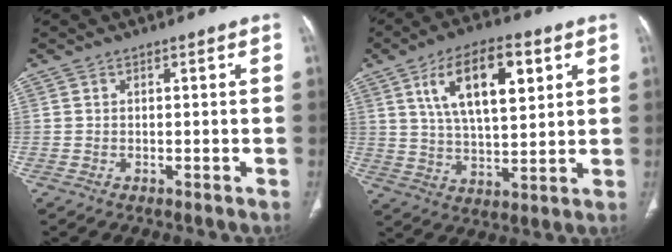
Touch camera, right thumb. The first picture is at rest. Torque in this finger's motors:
{"motor_torque": [0.99, 3.87, 1.14, 0.02, 0.23]}